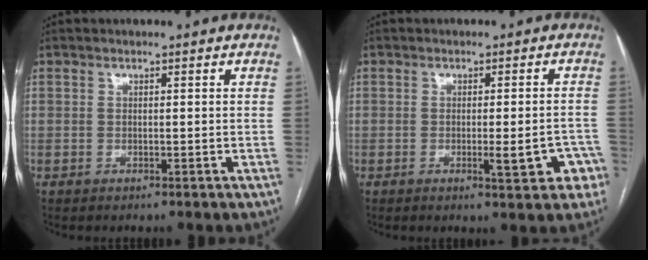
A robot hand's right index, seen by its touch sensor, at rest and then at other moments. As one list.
[{"total": 5.6, "force": [-2.2, 1.3, 4.9], "torque": [-0.055, 0.005, -0.023]}]